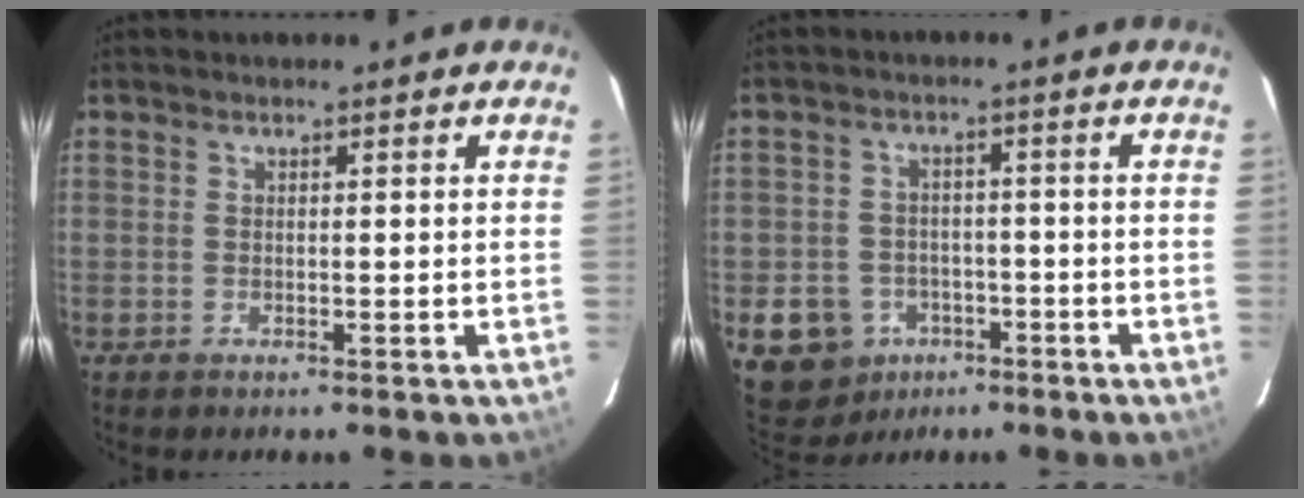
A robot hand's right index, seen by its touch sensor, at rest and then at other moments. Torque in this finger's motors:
{"motor_torque": [-0.02, -0.05, -0.63, -0.15]}